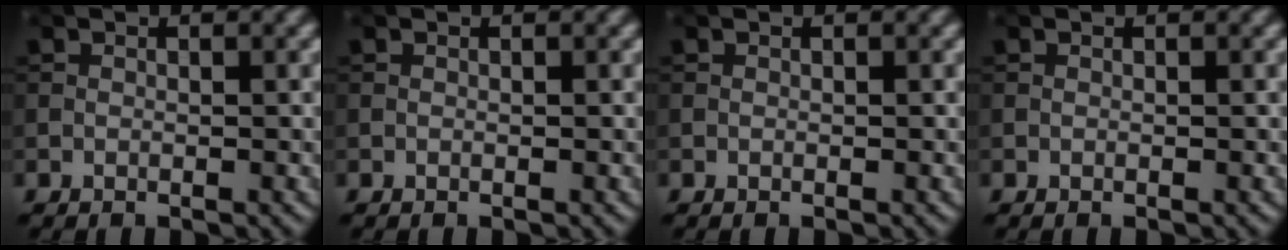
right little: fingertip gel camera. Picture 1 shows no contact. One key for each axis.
{"total": 0.0}
{"total": 0.0}
{"total": 0.0}